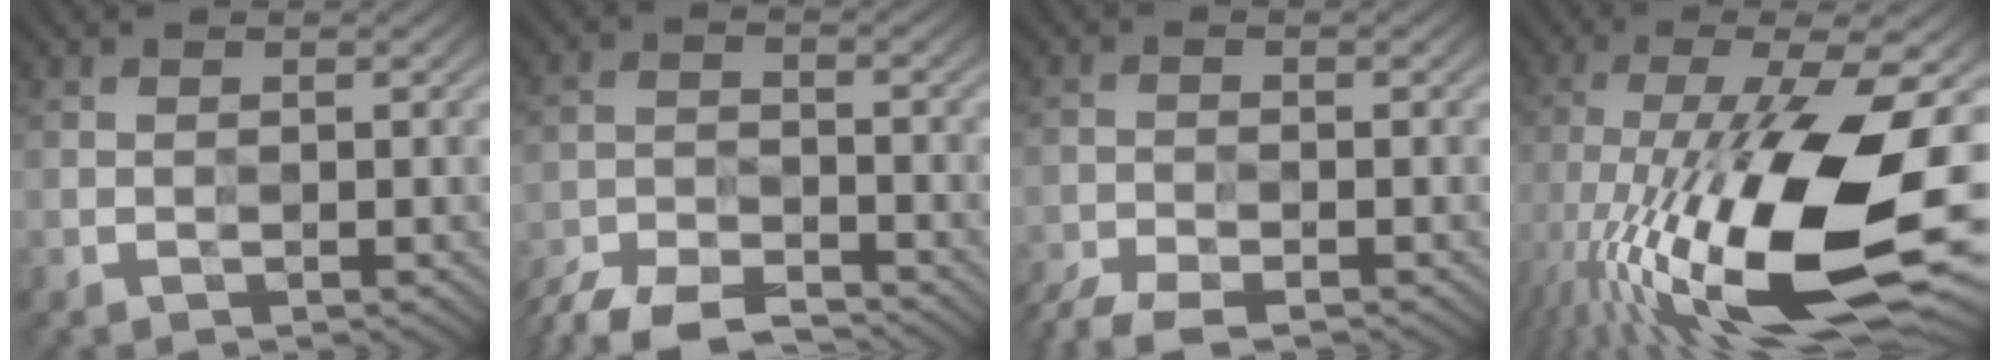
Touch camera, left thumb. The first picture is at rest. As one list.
[{"total": 6.8, "force": [-6.4, 1.2, 1.8], "torque": [-0.035, -0.007, -0.126]}, {"total": 5.7, "force": [-5.0, 1.4, 2.4], "torque": [-0.046, -0.019, -0.094]}, {"total": 18.9, "force": [-6.4, 5.5, 16.9], "torque": [-0.295, 0.003, -0.125]}]